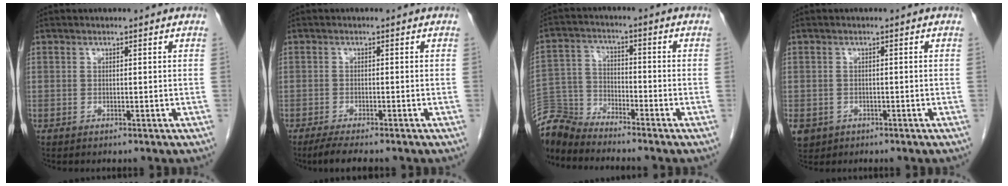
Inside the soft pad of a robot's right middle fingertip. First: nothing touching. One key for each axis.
{"total": 4.5, "fx": -3.7, "fy": 0.5, "fz": 2.6, "tx": -0.044, "ty": -0.012, "tz": -0.056}
{"total": 7.6, "fx": -7.6, "fy": 0.4, "fz": -0.1, "tx": -0.007, "ty": 0.003, "tz": -0.154}
{"total": 5.3, "fx": -2.6, "fy": 4.4, "fz": 1.4, "tx": -0.038, "ty": -0.002, "tz": -0.038}